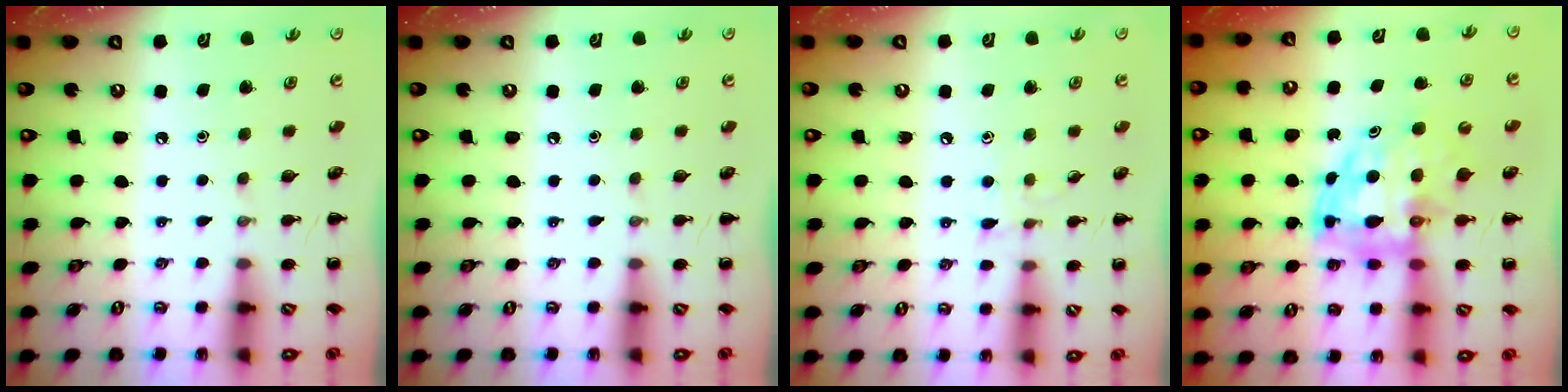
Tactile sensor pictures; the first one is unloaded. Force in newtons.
{"total": 0.0}
{"total": 4.9, "press": 4.5, "slide": 1.8}
{"total": 8.4, "press": 8.1, "slide": 2.3}